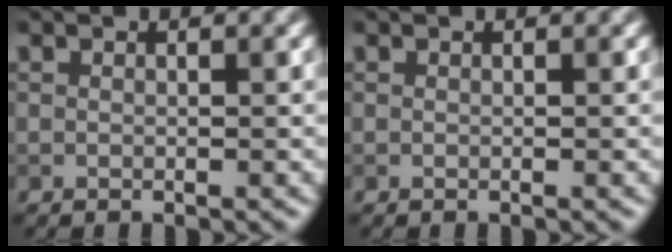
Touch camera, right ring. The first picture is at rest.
{"total": 0.0}